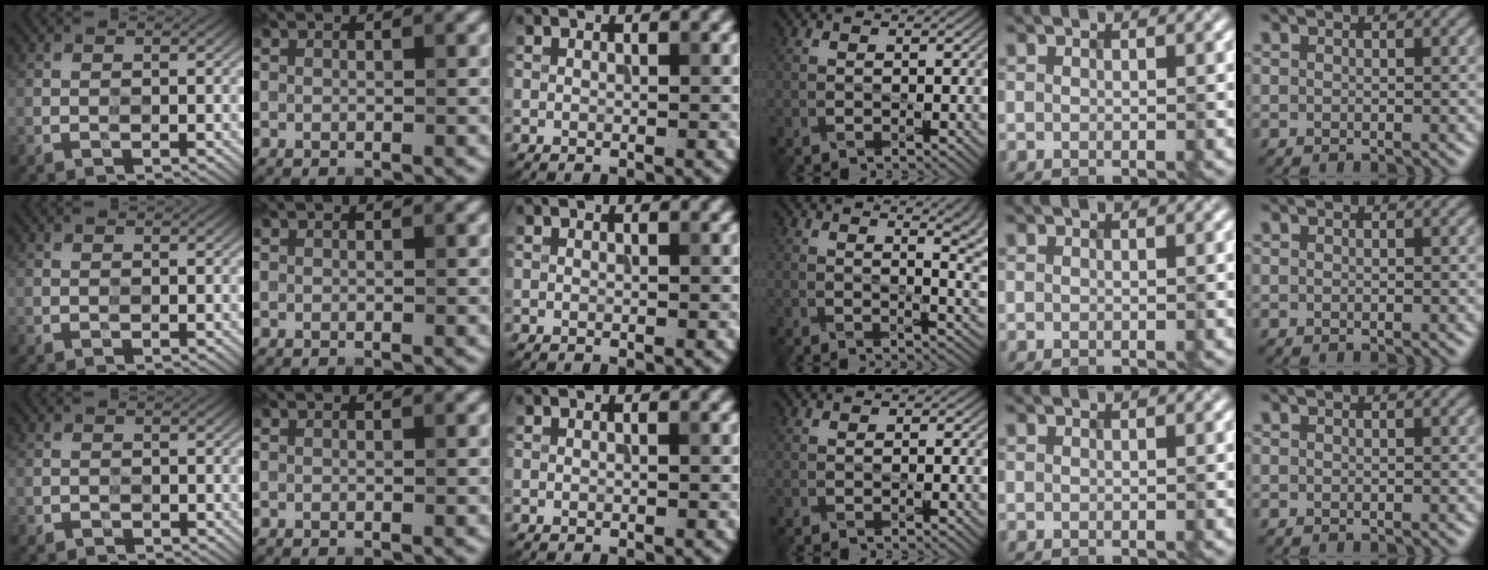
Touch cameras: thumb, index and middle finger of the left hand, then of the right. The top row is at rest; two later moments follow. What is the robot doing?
{"motion": "insert", "object": "connector and pipe"}